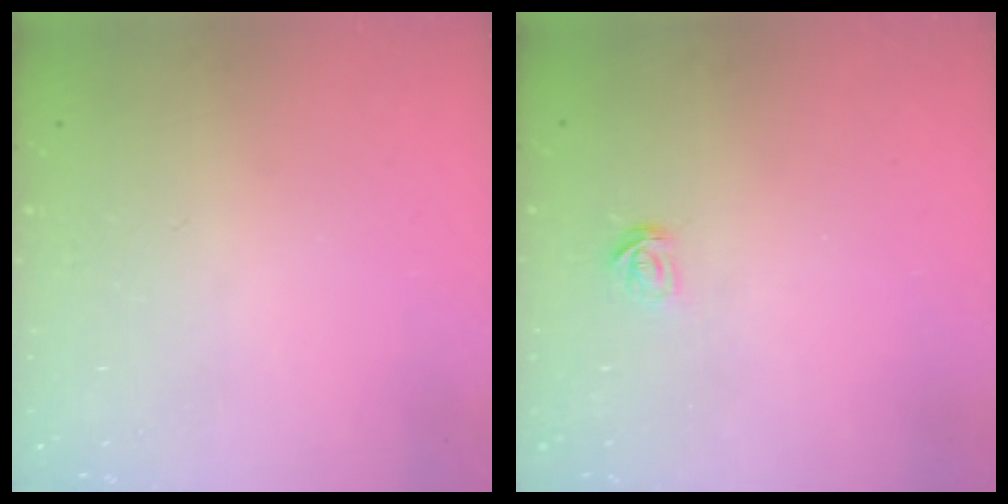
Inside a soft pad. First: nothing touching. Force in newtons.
{"total": 2.1, "press": 2.1, "slide": 0.1}